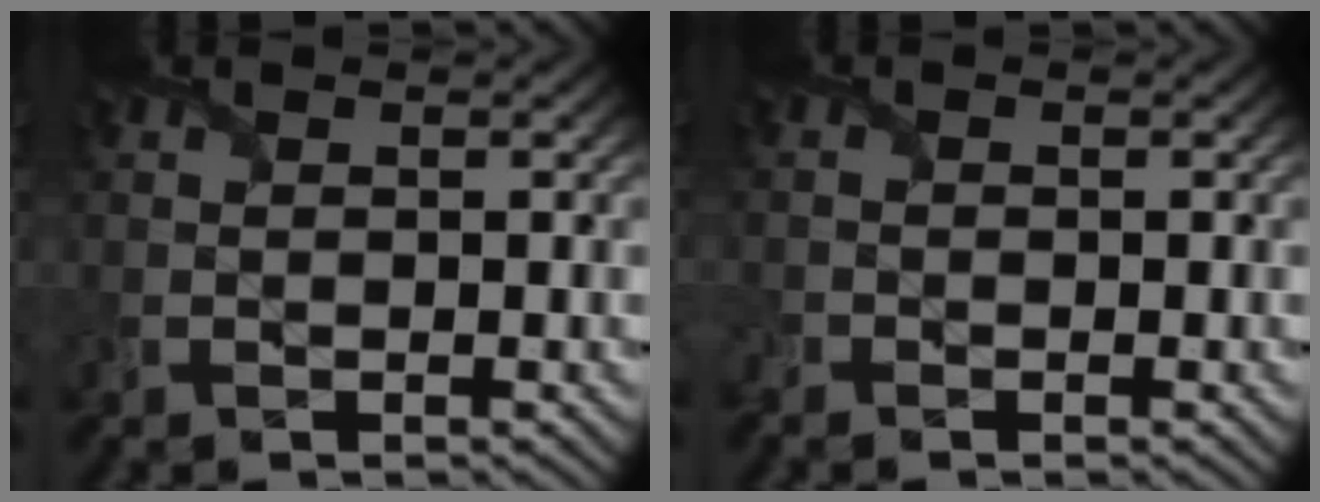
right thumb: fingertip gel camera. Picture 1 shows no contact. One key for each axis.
{"total": 1.5, "fx": -1.1, "fy": 0.8, "fz": 0.6, "tx": -0.023, "ty": -0.007, "tz": -0.023}